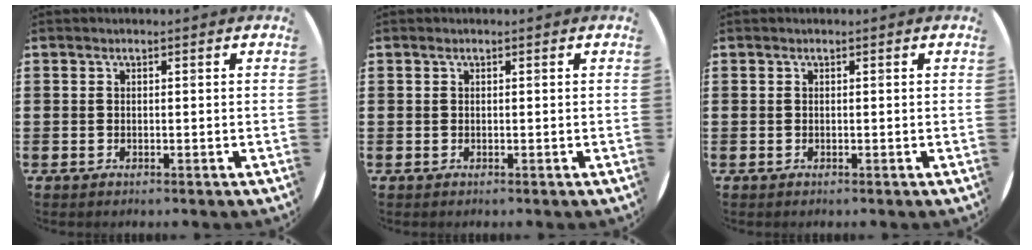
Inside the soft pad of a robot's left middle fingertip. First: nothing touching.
{"total": 0.0}
{"total": 0.0}